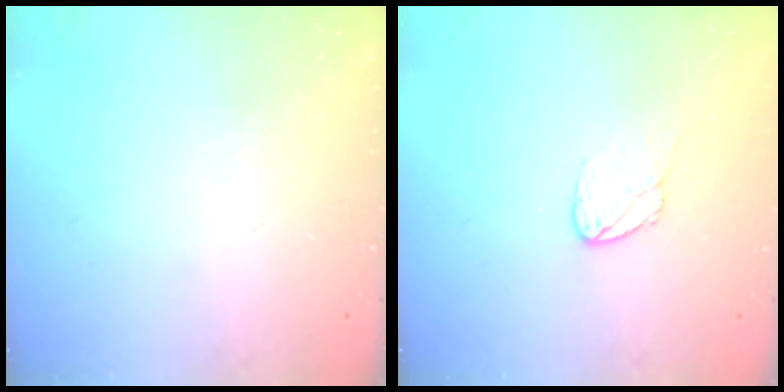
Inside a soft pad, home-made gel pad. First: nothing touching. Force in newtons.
{"total": 5.2, "press": 5.2, "slide": 0.4}